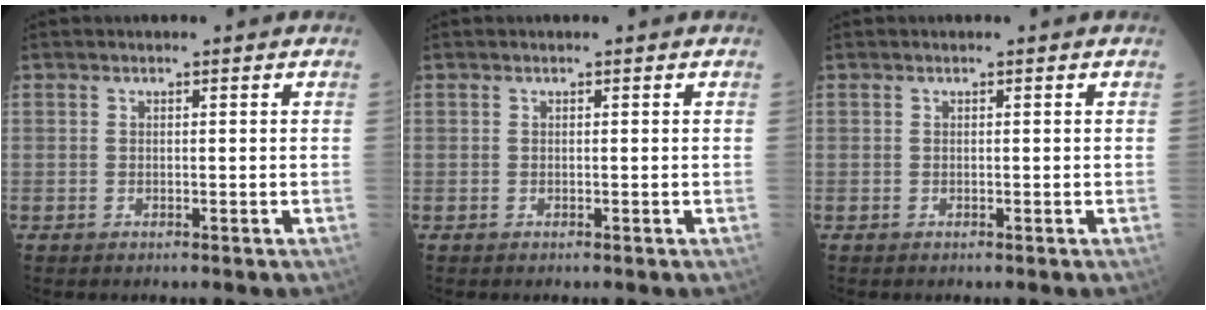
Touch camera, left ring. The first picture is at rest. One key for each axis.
{"total": 0.0}
{"total": 0.0}